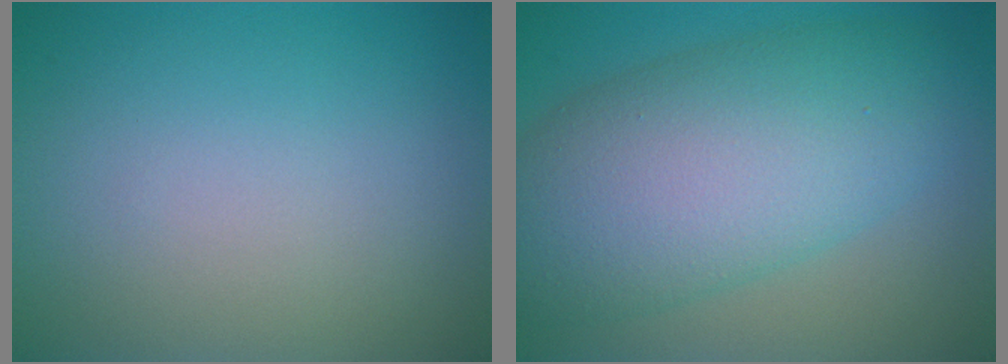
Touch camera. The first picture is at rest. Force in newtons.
{"total": 10.4, "press": 10.4, "slide": 0.3}